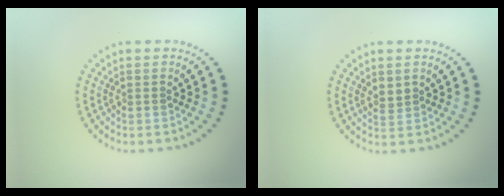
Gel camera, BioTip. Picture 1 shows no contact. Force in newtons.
{"total": 1.2, "press": 1.2, "slide": 0.4}